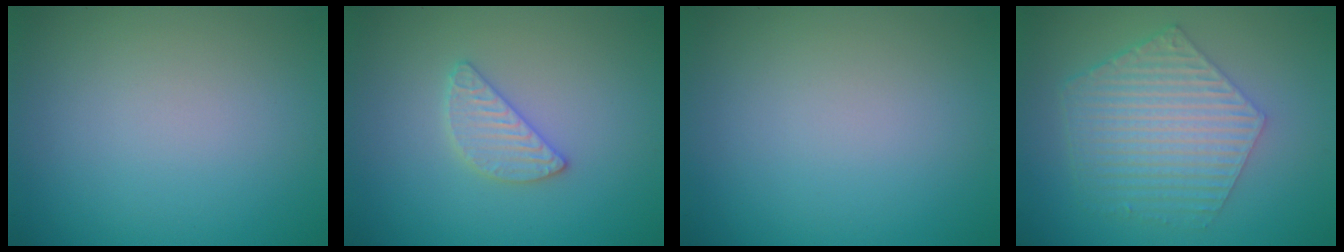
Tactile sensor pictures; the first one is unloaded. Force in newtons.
{"total": 2.4, "press": 2.3, "slide": 0.3}
{"total": 0.0}
{"total": 6.0, "press": 4.3, "slide": 4.2}